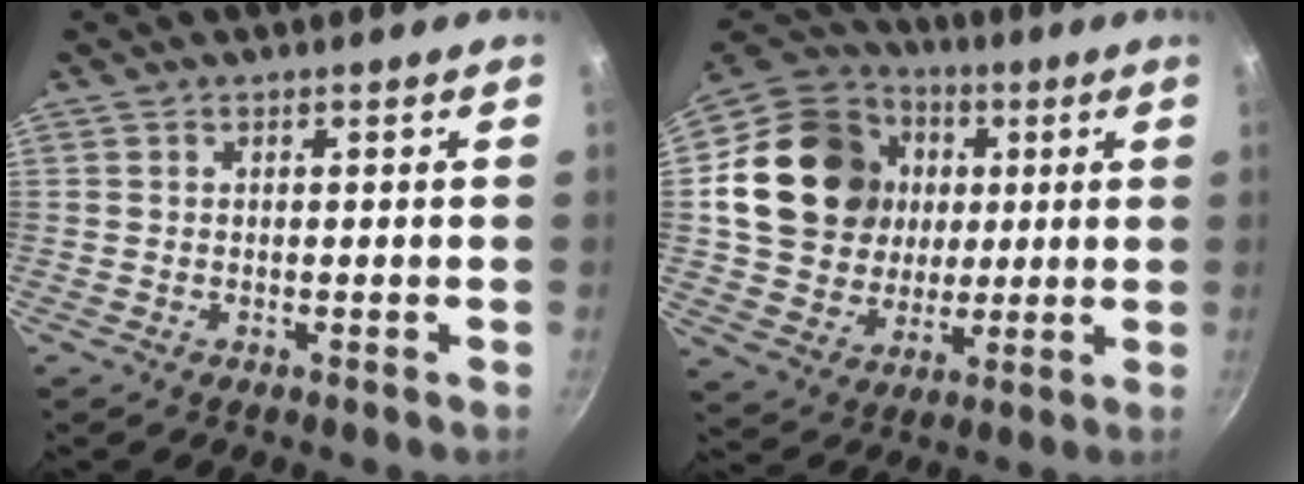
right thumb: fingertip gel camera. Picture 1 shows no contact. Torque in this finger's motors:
{"motor_torque": [1.21, 3.77, 0.98, -0.49, 0.15]}